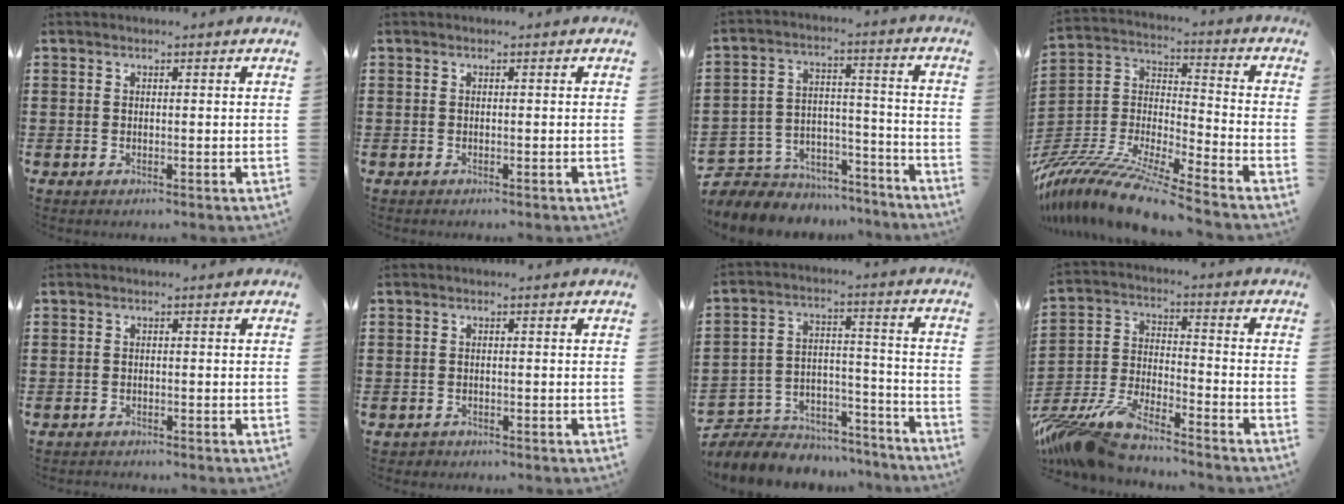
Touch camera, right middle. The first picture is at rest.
{"total": 0.0}
{"total": 5.6, "force": [-5.0, 2.7, -0.2], "torque": [-0.008, 0.010, -0.102]}
{"total": 12.0, "force": [-10.9, -0.1, 4.9], "torque": [-0.101, 0.008, -0.223]}
{"total": 0.7, "force": [-0.7, 0.2, -0.2], "torque": [0.002, 0.004, -0.017]}
{"total": 0.6, "force": [-0.5, 0.2, -0.1], "torque": [0.000, 0.003, -0.012]}
{"total": 6.0, "force": [-5.4, 2.6, -0.1], "torque": [-0.006, 0.014, -0.111]}
{"total": 10.2, "force": [-9.3, 0.9, 4.0], "torque": [-0.102, -0.004, -0.192]}